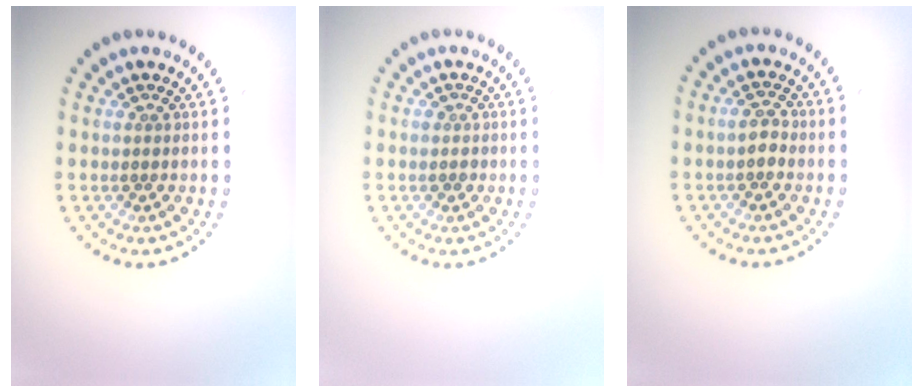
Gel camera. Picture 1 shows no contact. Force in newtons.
{"total": 0.8, "press": 0.7, "slide": 0.3}
{"total": 1.6, "press": 1.5, "slide": 0.4}